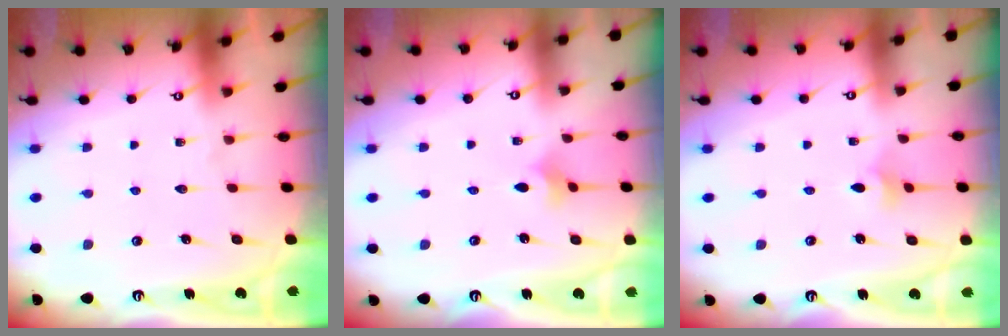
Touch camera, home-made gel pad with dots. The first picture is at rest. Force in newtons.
{"total": 2.1, "press": 2.0, "slide": 0.6}
{"total": 2.8, "press": 2.8, "slide": 0.6}